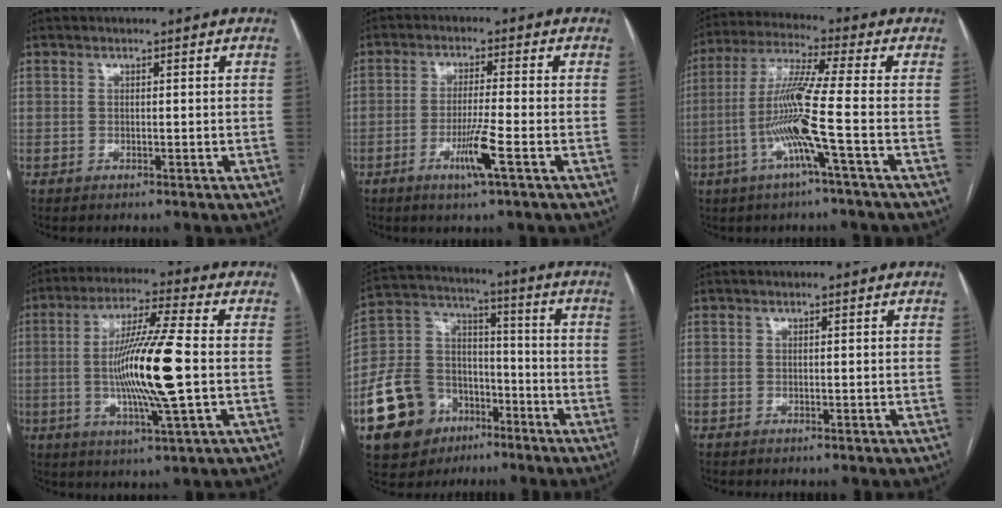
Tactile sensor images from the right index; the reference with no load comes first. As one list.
[{"total": 6.0, "force": [-2.6, -0.6, 5.3], "torque": [-0.101, -0.013, -0.050]}, {"total": 11.2, "force": [-3.1, -1.6, 10.7], "torque": [-0.216, -0.004, -0.068]}, {"total": 14.5, "force": [-1.0, 0.0, 14.4], "torque": [-0.270, -0.005, -0.023]}, {"total": 15.5, "force": [-7.6, 11.5, 7.2], "torque": [-0.157, 0.042, -0.128]}, {"total": 0.0}]